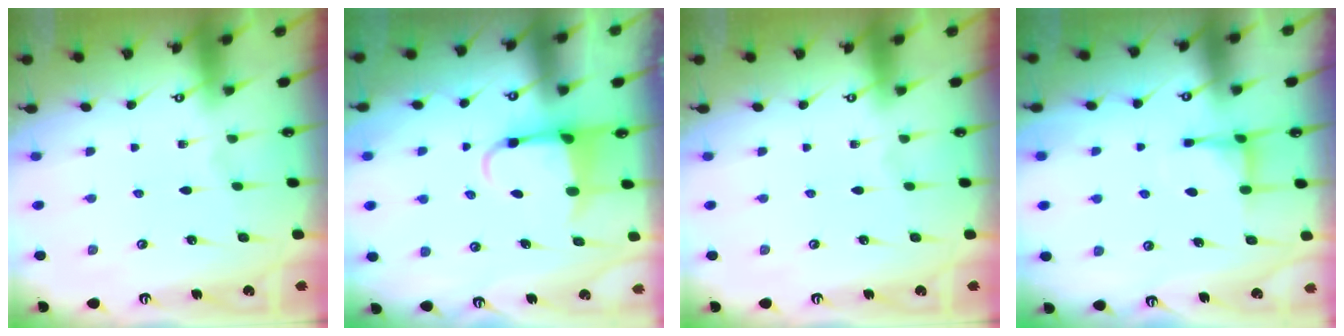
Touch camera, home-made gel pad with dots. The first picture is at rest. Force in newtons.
{"total": 4.1, "press": 4.1, "slide": 0.8}
{"total": 0.0}
{"total": 4.4, "press": 4.4, "slide": 0.7}